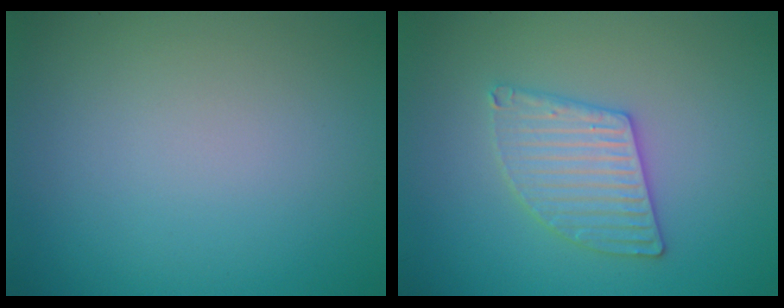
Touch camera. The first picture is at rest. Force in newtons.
{"total": 3.0, "press": 3.0, "slide": 0.2}